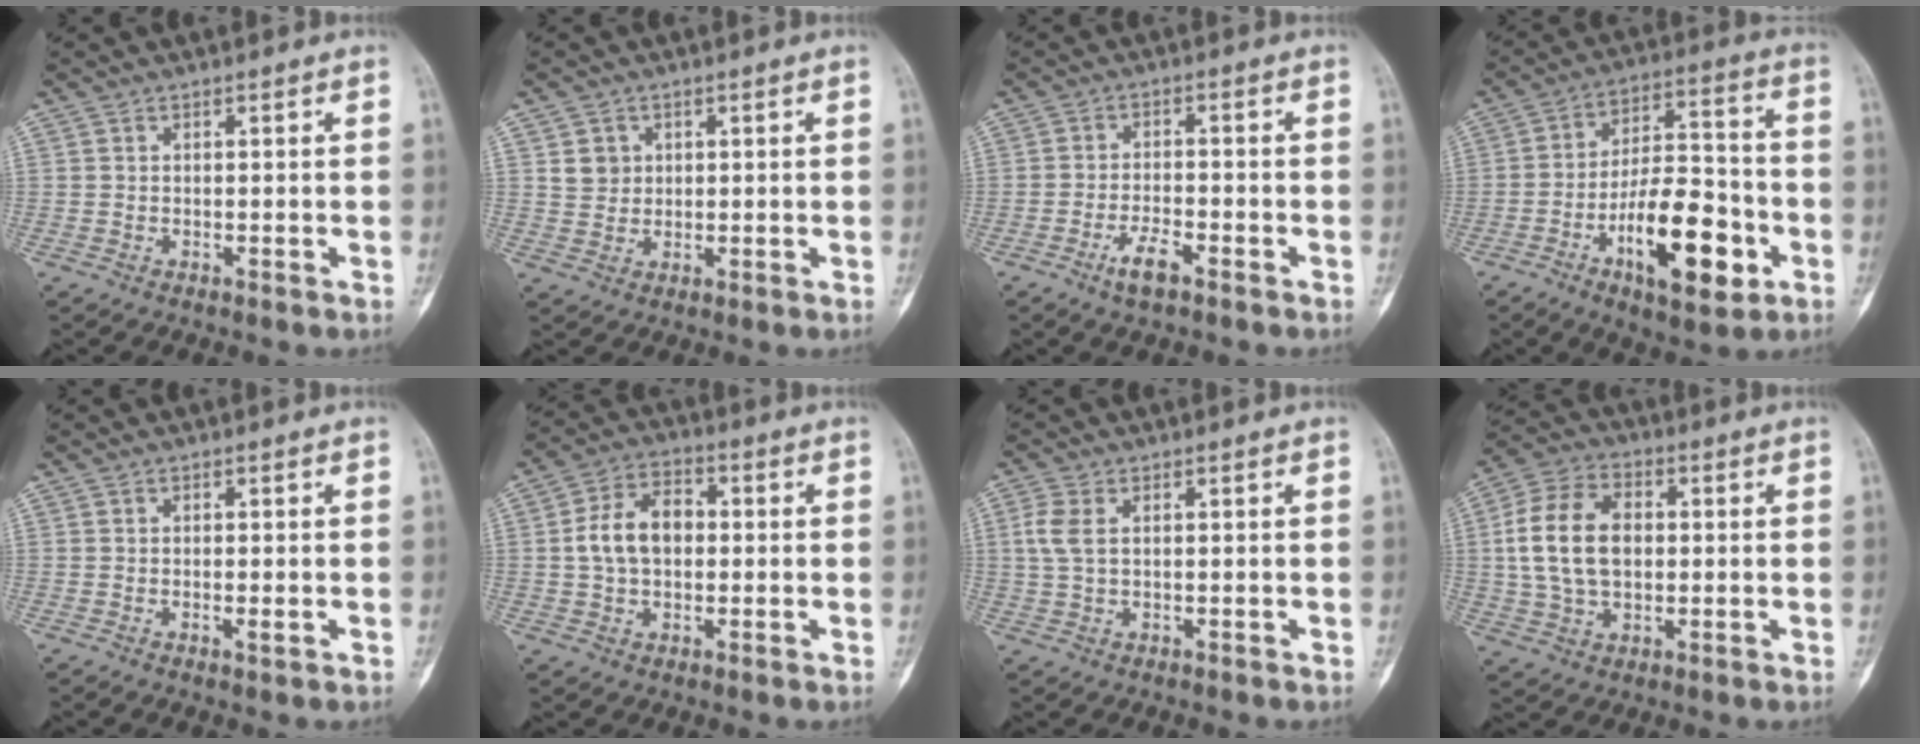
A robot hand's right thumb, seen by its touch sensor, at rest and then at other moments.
{"total": 3.4, "force": [1.2, 3.0, 1.0], "torque": [-0.002, -0.006, 0.023]}
{"total": 4.6, "force": [-2.8, 1.5, 3.3], "torque": [-0.067, 0.014, -0.049]}
{"total": 15.9, "force": [-6.0, 6.5, 13.2], "torque": [-0.196, 0.034, -0.092]}
{"total": 1.4, "force": [-0.3, 0.4, 1.3], "torque": [-0.025, -0.005, -0.005]}
{"total": 9.7, "force": [0.4, 6.7, 7.1], "torque": [-0.117, 0.022, 0.002]}
{"total": 4.2, "force": [0.9, 2.4, 3.3], "torque": [-0.093, 0.006, 0.017]}
{"total": 15.0, "force": [1.2, 10.0, 11.1], "torque": [-0.200, 0.019, 0.018]}